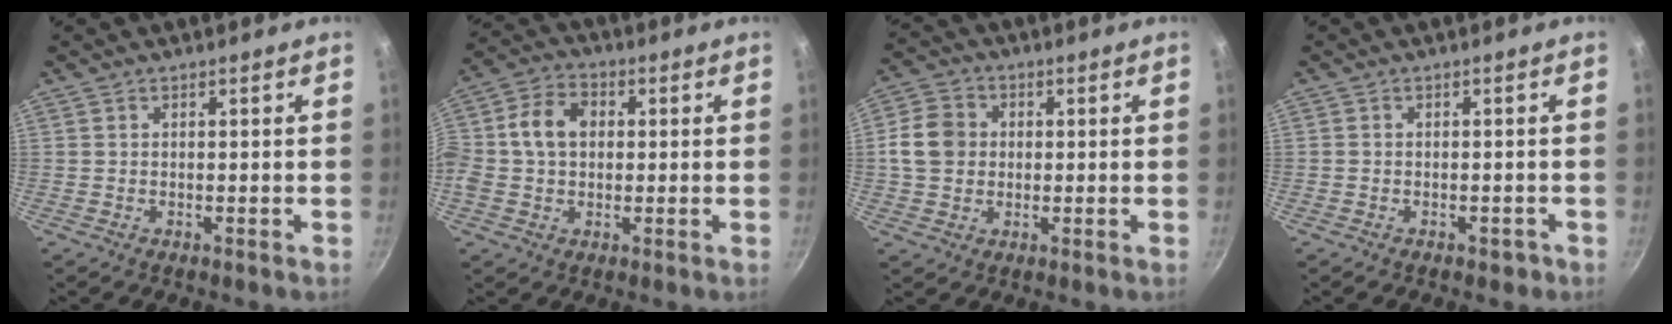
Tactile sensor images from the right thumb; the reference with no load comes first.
{"total": 10.5, "force": [1.0, 7.7, 7.1], "torque": [-0.121, 0.022, -0.003]}
{"total": 7.8, "force": [0.4, 6.7, 3.9], "torque": [-0.048, 0.008, -0.006]}
{"total": 1.9, "force": [-1.1, 1.2, 0.9], "torque": [-0.002, 0.016, -0.005]}